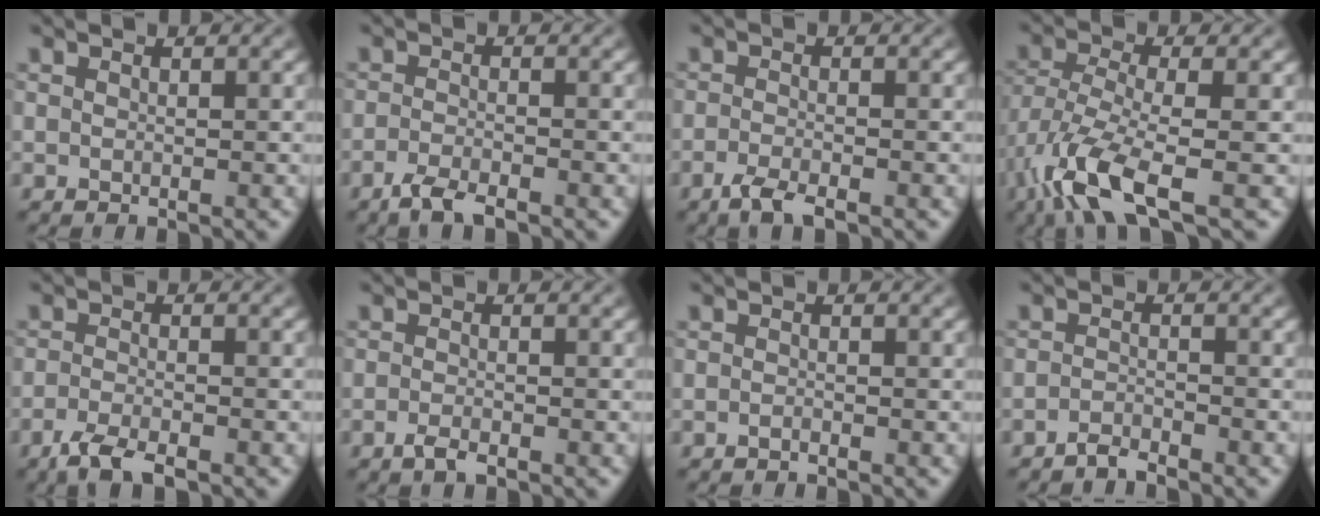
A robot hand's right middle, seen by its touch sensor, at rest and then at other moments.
{"total": 2.8, "force": [-2.1, 0.6, 1.8], "torque": [-0.041, -0.005, -0.047]}
{"total": 2.6, "force": [-1.8, 0.5, 1.9], "torque": [-0.042, -0.007, -0.041]}
{"total": 7.8, "force": [-4.0, 2.4, 6.3], "torque": [-0.144, -0.010, -0.087]}
{"total": 3.4, "force": [-2.4, 0.8, 2.3], "torque": [-0.051, -0.008, -0.053]}
{"total": 1.5, "force": [-1.0, 0.5, 1.1], "torque": [-0.025, -0.001, -0.020]}
{"total": 0.6, "force": [-0.5, 0.1, 0.4], "torque": [-0.006, 0.001, -0.010]}
{"total": 1.5, "force": [-1.4, 0.2, 0.5], "torque": [-0.010, 0.004, -0.032]}